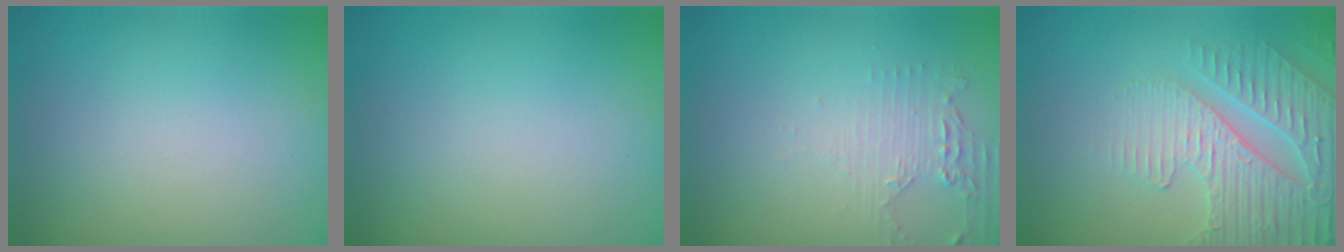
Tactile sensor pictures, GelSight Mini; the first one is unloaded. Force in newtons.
{"total": 0.0}
{"total": 2.3, "press": 1.6, "slide": 1.6}
{"total": 4.5, "press": 4.3, "slide": 1.2}